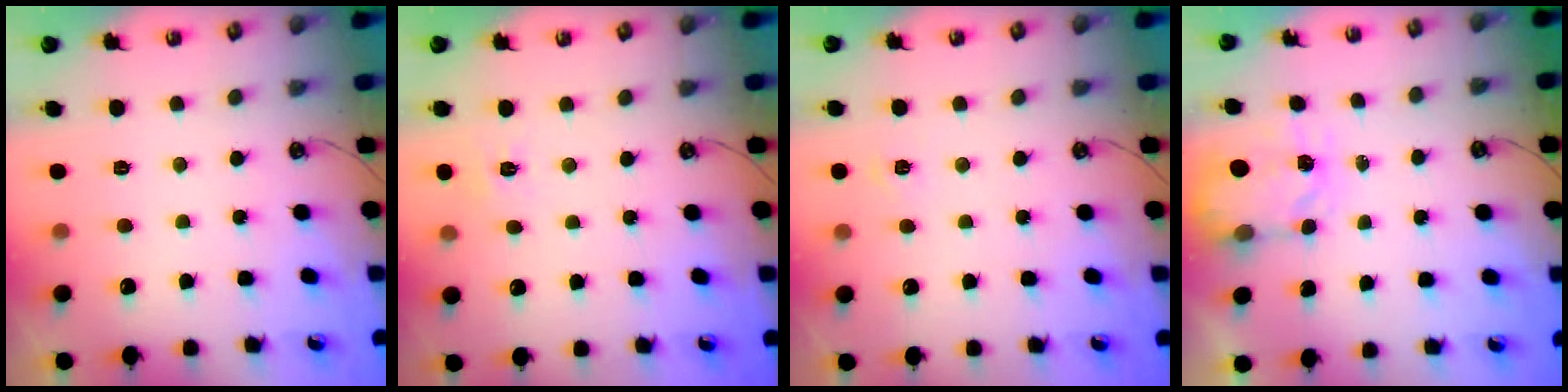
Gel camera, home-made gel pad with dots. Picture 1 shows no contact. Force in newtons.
{"total": 4.9, "press": 4.9, "slide": 0.5}
{"total": 3.3, "press": 3.3, "slide": 0.4}
{"total": 3.8, "press": 3.7, "slide": 0.5}